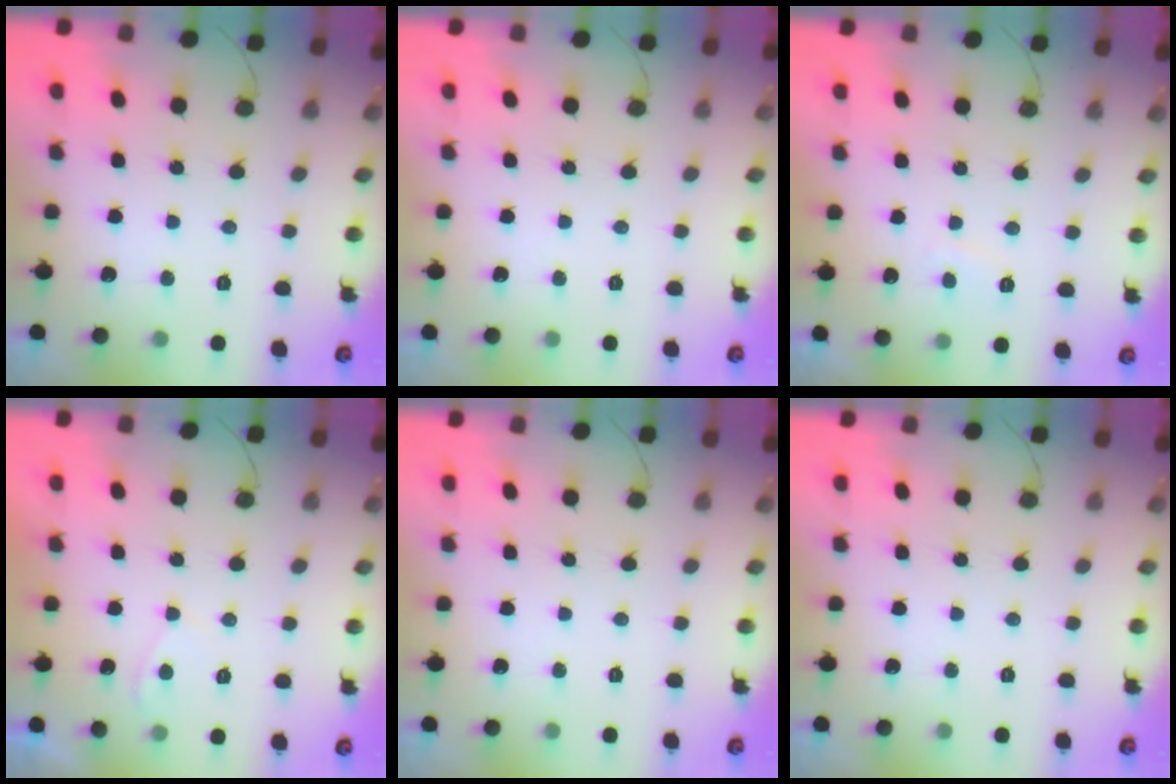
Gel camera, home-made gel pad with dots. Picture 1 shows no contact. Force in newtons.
{"total": 0.0}
{"total": 1.8, "press": 1.7, "slide": 0.6}
{"total": 1.4, "press": 1.2, "slide": 0.6}
{"total": 0.0}
{"total": 0.0}